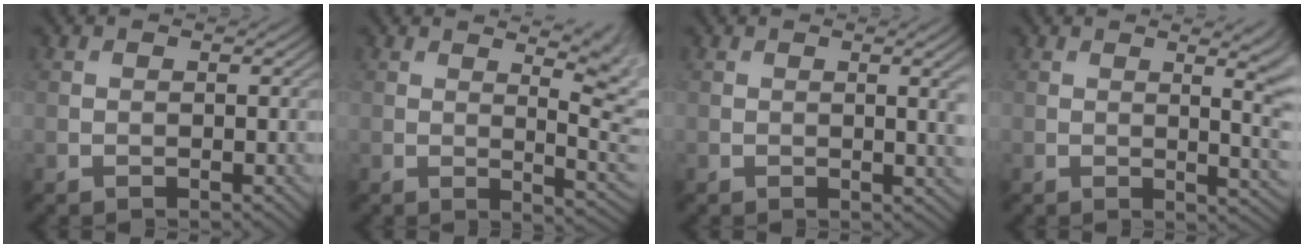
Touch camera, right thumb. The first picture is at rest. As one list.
[{"total": 7.4, "force": [3.0, 2.4, 6.3], "torque": [-0.069, 0.010, 0.041]}, {"total": 2.8, "force": [0.3, 0.5, 2.7], "torque": [-0.039, 0.003, 0.004]}, {"total": 7.8, "force": [1.1, 2.9, 7.1], "torque": [-0.058, 0.009, 0.006]}]